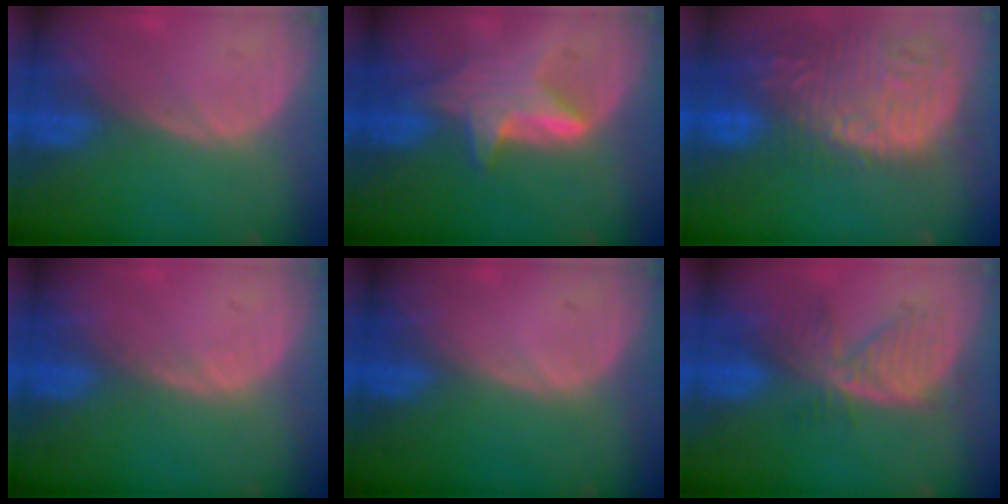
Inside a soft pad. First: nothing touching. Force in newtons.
{"total": 6.0, "press": 6.0, "slide": 0.7}
{"total": 15.9, "press": 13.1, "slide": 9.0}
{"total": 0.5, "press": 0.5, "slide": 0.1}
{"total": 0.0}
{"total": 6.8, "press": 6.3, "slide": 2.6}